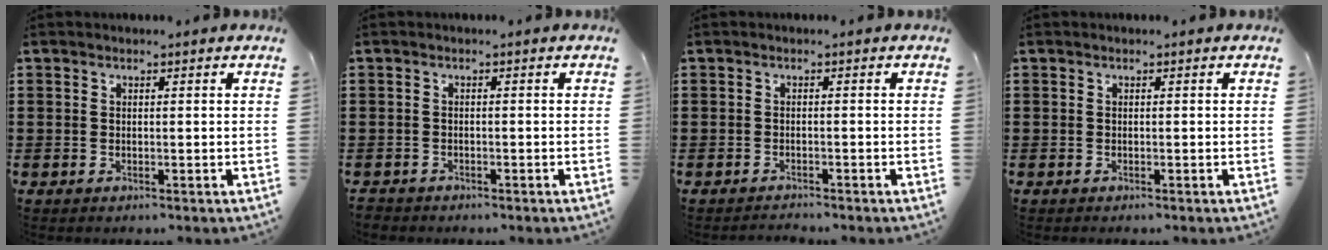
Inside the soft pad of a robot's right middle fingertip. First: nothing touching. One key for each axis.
{"total": 1.0, "fx": -1.0, "fy": 0.4, "fz": -0.1, "tx": -0.001, "ty": 0.004, "tz": -0.023}
{"total": 0.8, "fx": -0.8, "fy": 0.0, "fz": 0.0, "tx": -0.001, "ty": 0.000, "tz": -0.018}
{"total": 0.0}